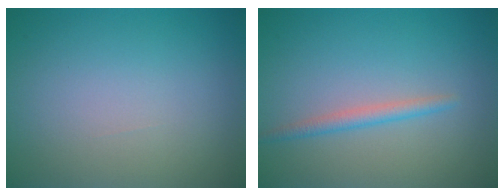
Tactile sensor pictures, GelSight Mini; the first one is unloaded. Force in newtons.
{"total": 1.6, "press": 1.6, "slide": 0.0}